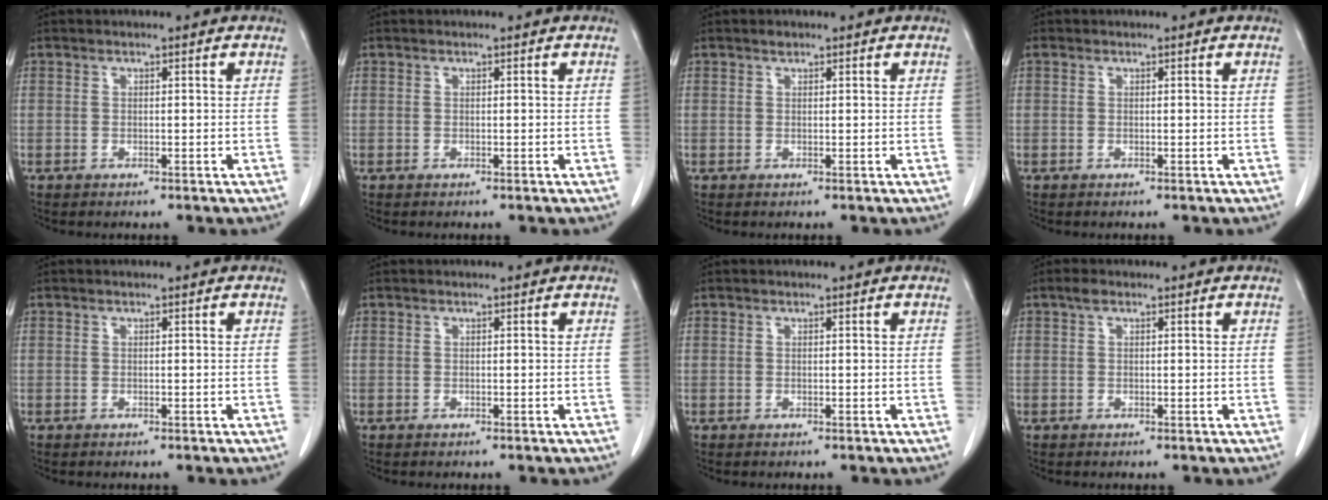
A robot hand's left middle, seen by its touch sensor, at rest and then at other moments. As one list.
[{"total": 0.0}, {"total": 0.7, "force": [0.5, 0.2, 0.3], "torque": [-0.010, 0.001, 0.009]}, {"total": 0.0}, {"total": 0.0}, {"total": 0.0}, {"total": 0.0}, {"total": 1.0, "force": [0.6, 0.4, 0.7], "torque": [-0.015, 0.011, 0.011]}]